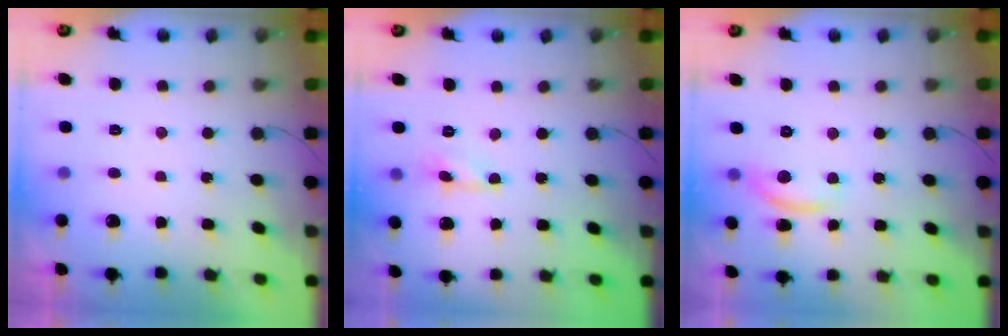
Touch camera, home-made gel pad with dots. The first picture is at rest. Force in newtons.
{"total": 0.0}
{"total": 8.5, "press": 8.4, "slide": 0.6}